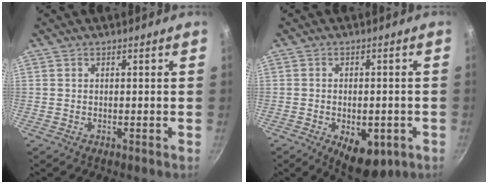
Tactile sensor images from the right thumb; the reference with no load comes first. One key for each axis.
{"total": 9.5, "fx": -3.4, "fy": 5.2, "fz": 7.2, "tx": -0.068, "ty": 0.006, "tz": -0.035}